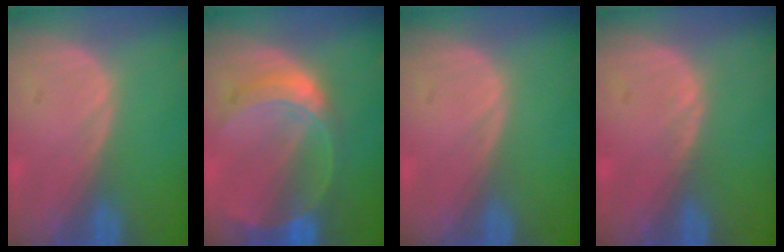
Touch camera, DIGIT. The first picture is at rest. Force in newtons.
{"total": 7.6, "press": 6.6, "slide": 3.7}
{"total": 0.0}
{"total": 0.7, "press": 0.6, "slide": 0.3}